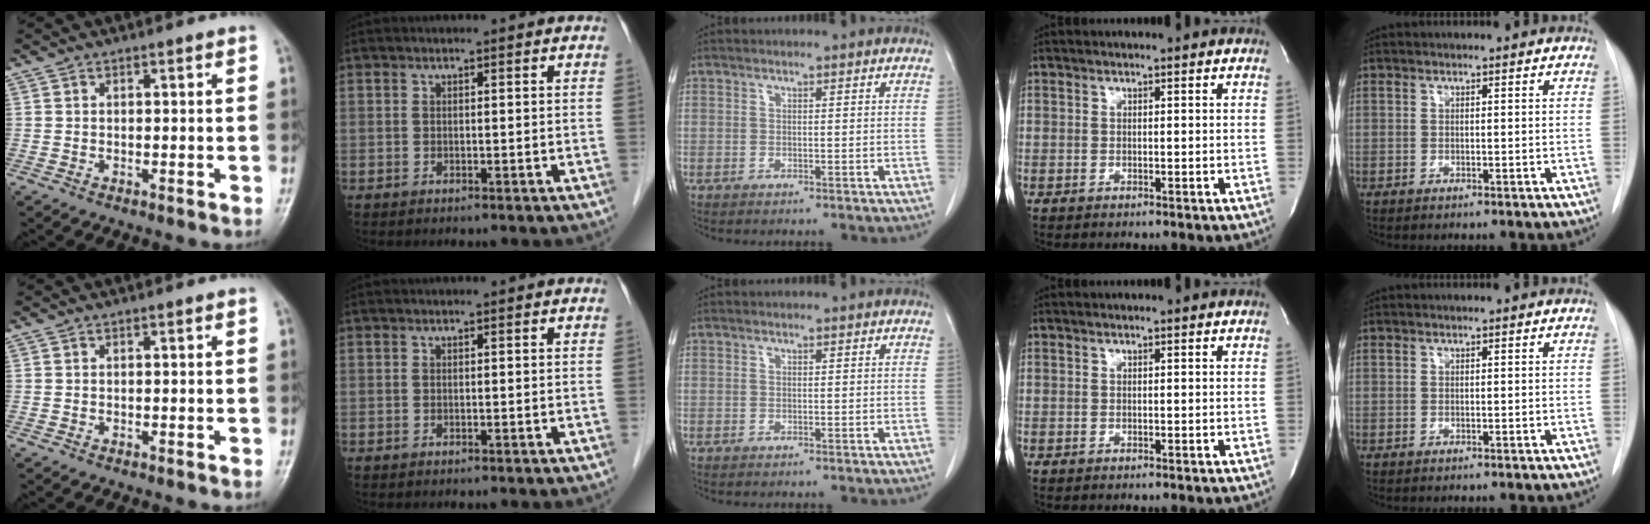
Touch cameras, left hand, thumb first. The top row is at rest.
{}